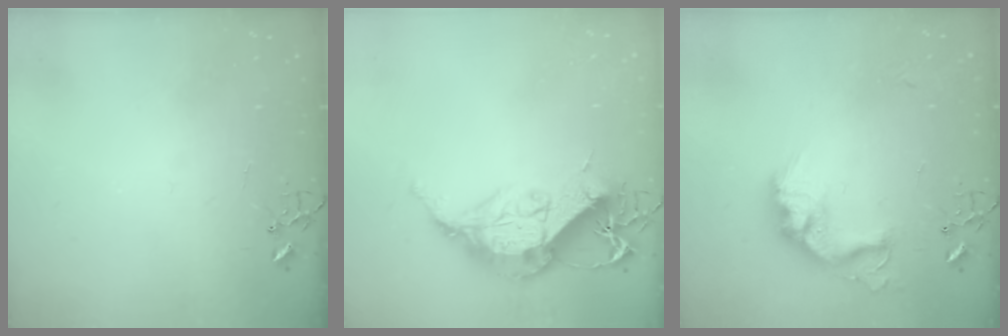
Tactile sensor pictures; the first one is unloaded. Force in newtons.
{"total": 15.7, "press": 15.6, "slide": 1.4}
{"total": 16.9, "press": 16.9, "slide": 1.2}